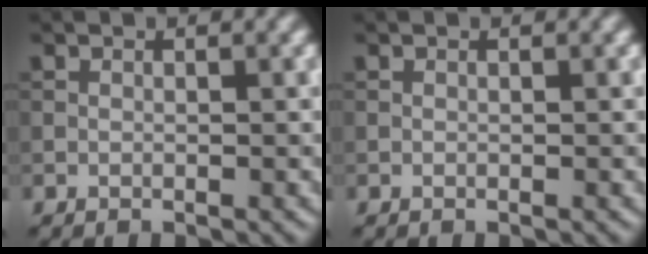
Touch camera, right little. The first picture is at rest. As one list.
[{"total": 0.0}]